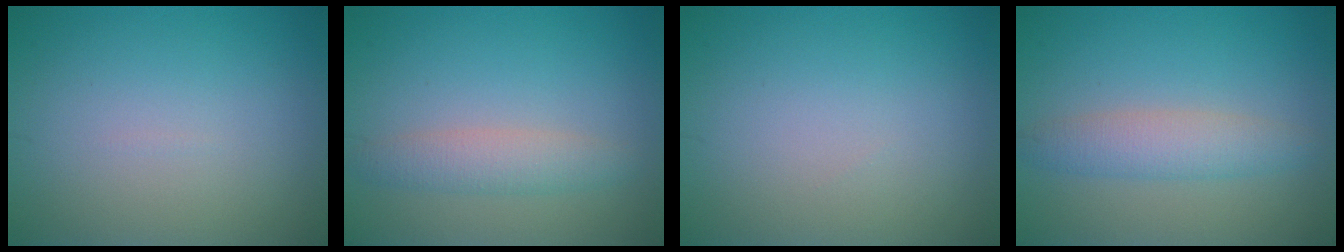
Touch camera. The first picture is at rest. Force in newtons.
{"total": 2.5, "press": 2.5, "slide": 0.1}
{"total": 0.0}
{"total": 3.0, "press": 3.0, "slide": 0.0}